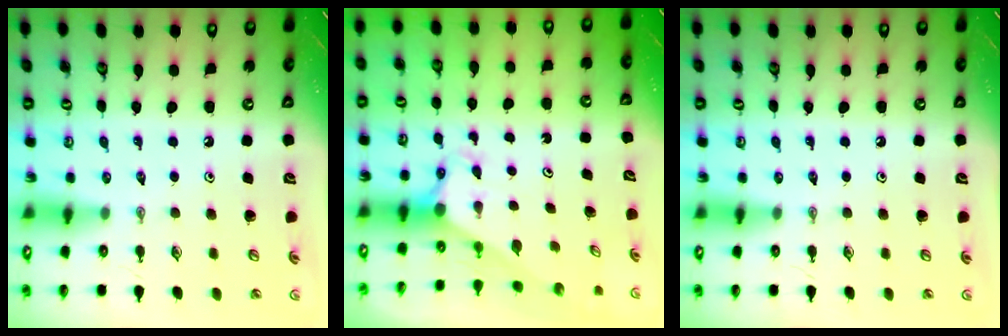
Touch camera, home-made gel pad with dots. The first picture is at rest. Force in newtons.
{"total": 2.7, "press": 2.7, "slide": 0.0}
{"total": 0.0}